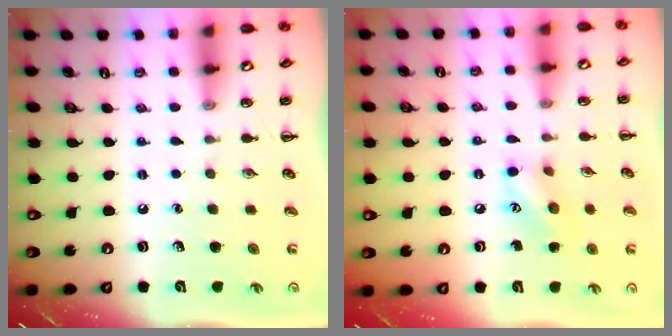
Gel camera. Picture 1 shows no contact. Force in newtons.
{"total": 9.2, "press": 9.2, "slide": 0.4}